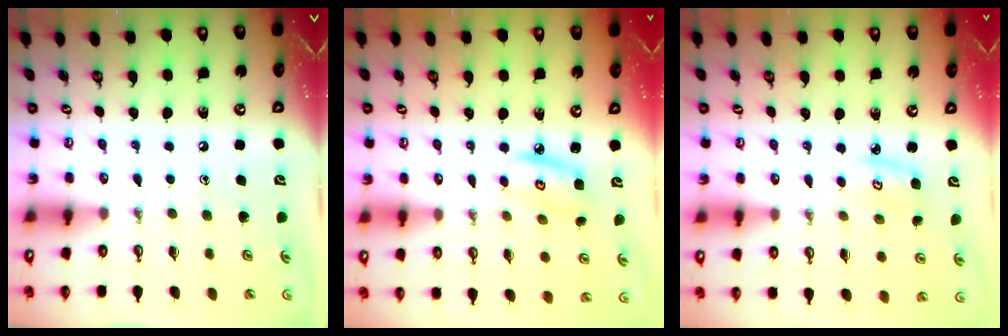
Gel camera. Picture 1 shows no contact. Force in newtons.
{"total": 5.4, "press": 5.4, "slide": 0.4}
{"total": 4.0, "press": 4.0, "slide": 0.4}